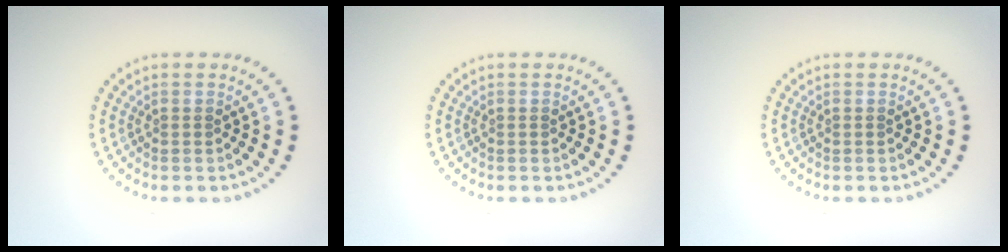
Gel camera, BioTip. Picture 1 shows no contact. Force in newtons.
{"total": 0.0}
{"total": 0.0}